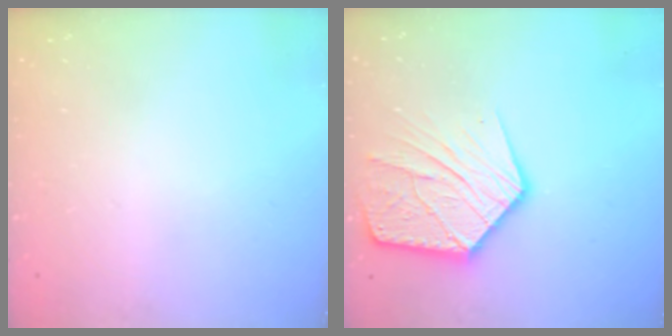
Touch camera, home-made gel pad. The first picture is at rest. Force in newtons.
{"total": 18.7, "press": 18.7, "slide": 1.7}